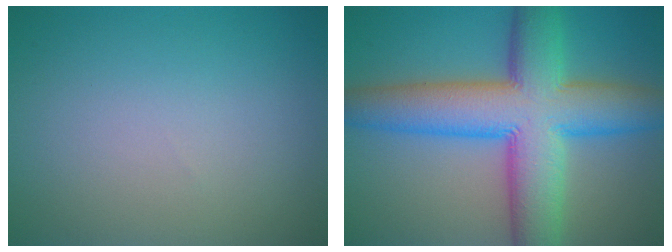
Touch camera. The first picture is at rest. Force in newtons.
{"total": 12.0, "press": 12.0, "slide": 0.3}